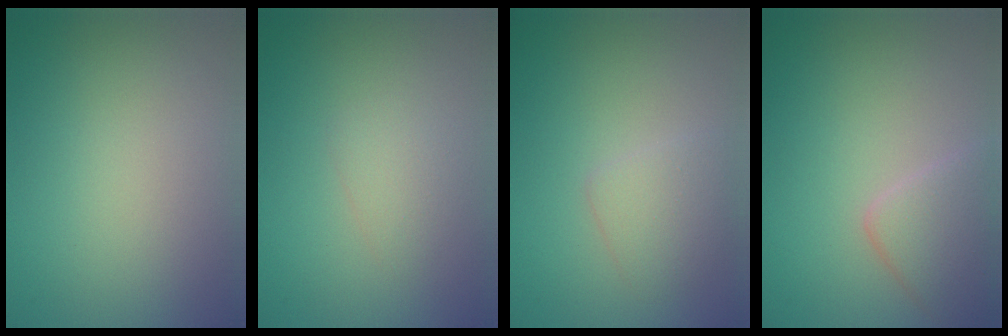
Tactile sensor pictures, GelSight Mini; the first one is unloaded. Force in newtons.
{"total": 1.4, "press": 1.4, "slide": 0.1}
{"total": 1.9, "press": 1.9, "slide": 0.0}
{"total": 3.4, "press": 3.4, "slide": 0.1}